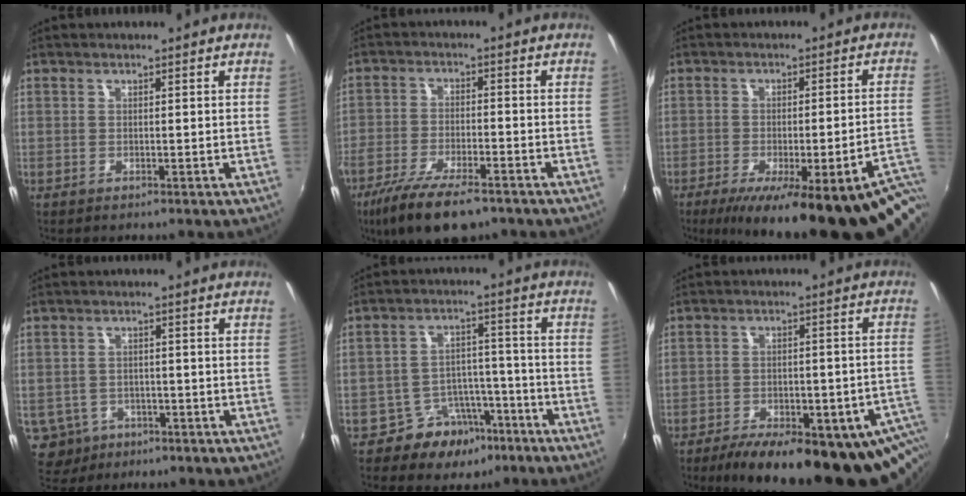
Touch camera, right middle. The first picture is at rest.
{"total": 12.6, "force": [-9.0, 3.8, 8.0], "torque": [-0.180, -0.035, -0.162]}
{"total": 26.2, "force": [-18.2, 5.9, 18.0], "torque": [-0.238, -0.035, -0.234]}
{"total": 8.5, "force": [-3.7, 7.1, 2.8], "torque": [-0.088, -0.007, -0.041]}
{"total": 9.4, "force": [-6.5, 6.4, 2.6], "torque": [-0.053, 0.026, -0.085]}
{"total": 26.0, "force": [-19.2, 8.5, 15.3], "torque": [-0.213, -0.030, -0.247]}